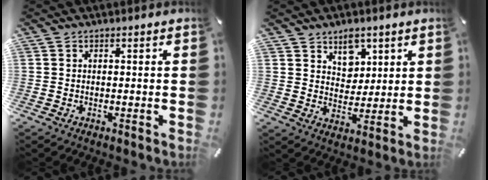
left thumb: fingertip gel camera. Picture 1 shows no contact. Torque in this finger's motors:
{"motor_torque": [0.46, -0.33, 0.14, -0.07, 0.05]}